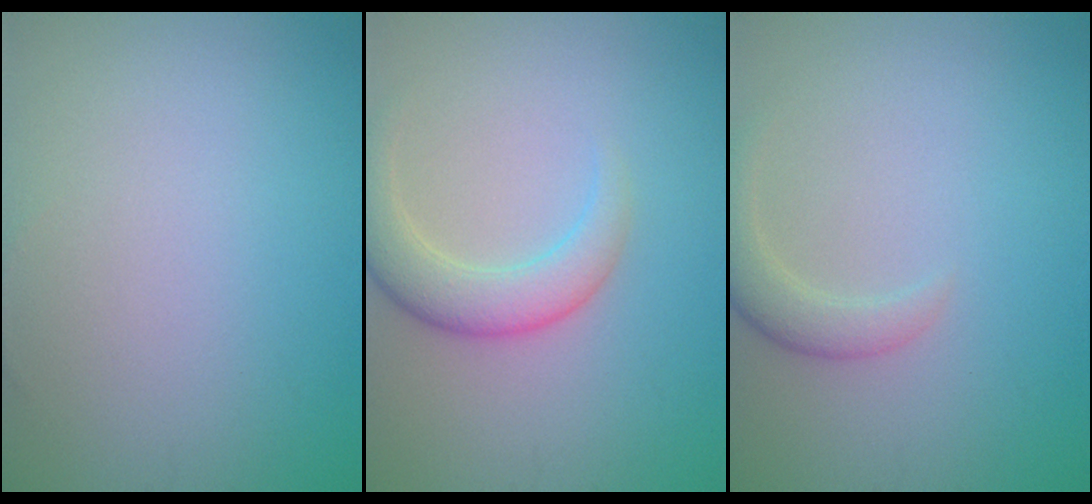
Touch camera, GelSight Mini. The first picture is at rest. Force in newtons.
{"total": 3.6, "press": 3.6, "slide": 0.3}
{"total": 2.2, "press": 2.2, "slide": 0.2}